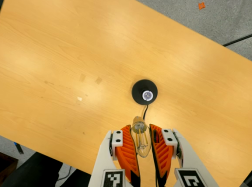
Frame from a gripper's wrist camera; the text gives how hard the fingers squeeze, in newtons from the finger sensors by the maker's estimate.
{"total": 21.0, "left": 25.5, "right": 16.5}